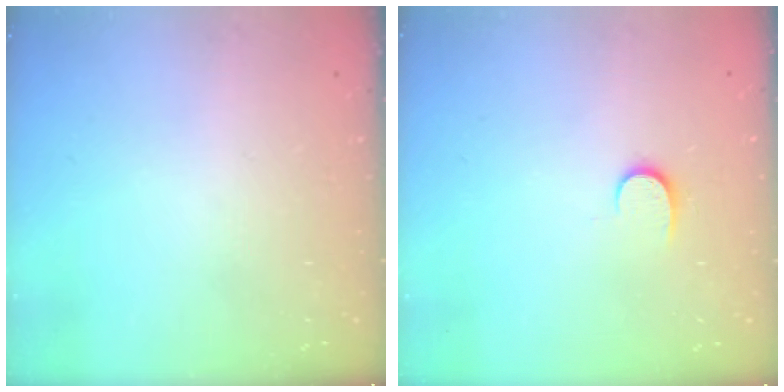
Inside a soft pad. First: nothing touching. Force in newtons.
{"total": 6.5, "press": 6.5, "slide": 0.7}